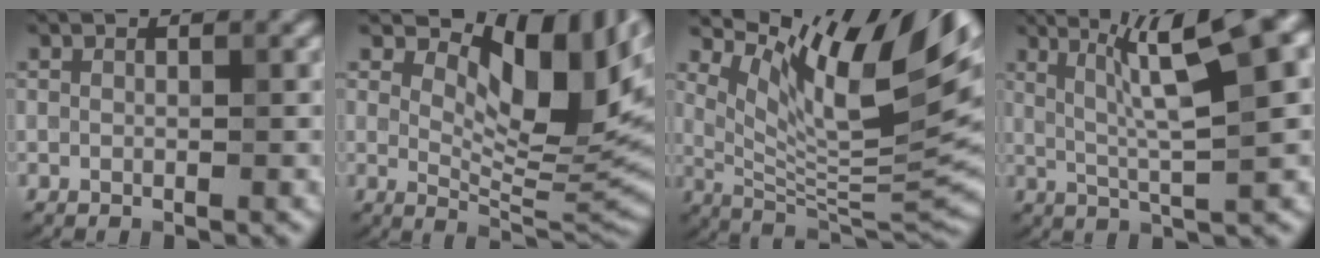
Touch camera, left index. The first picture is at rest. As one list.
[{"total": 11.3, "force": [4.7, 4.9, 9.1], "torque": [-0.128, -0.001, 0.082]}, {"total": 13.7, "force": [7.4, 4.0, 10.8], "torque": [-0.180, 0.005, 0.140]}, {"total": 9.1, "force": [3.5, 1.6, 8.3], "torque": [-0.124, 0.023, 0.062]}]